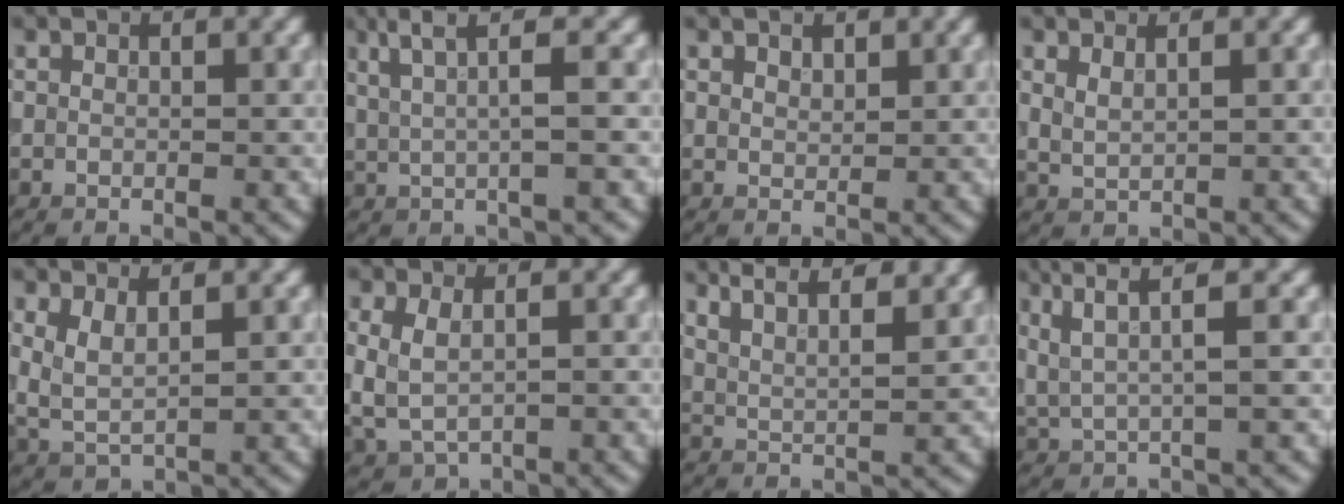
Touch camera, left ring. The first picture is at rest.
{"total": 4.1, "force": [1.4, 0.6, 3.8], "torque": [-0.066, 0.005, 0.027]}
{"total": 1.2, "force": [0.9, 0.6, 0.3], "torque": [-0.007, 0.000, 0.020]}
{"total": 1.6, "force": [1.0, 0.6, 1.0], "torque": [-0.019, -0.004, 0.024]}
{"total": 3.0, "force": [1.1, 1.4, 2.4], "torque": [-0.059, -0.004, 0.024]}
{"total": 3.5, "force": [0.0, 2.2, 2.8], "torque": [-0.065, -0.005, 0.006]}
{"total": 8.1, "force": [6.1, 2.7, 4.7], "torque": [-0.049, 0.032, 0.064]}
{"total": 4.5, "force": [2.2, 0.7, 3.8], "torque": [-0.080, 0.003, 0.047]}